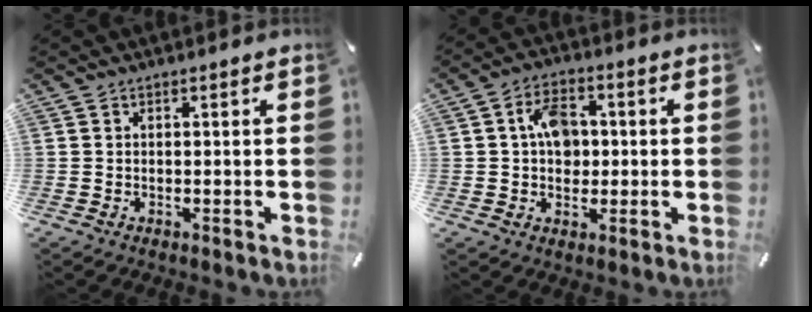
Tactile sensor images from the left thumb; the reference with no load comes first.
{"total": 7.9, "force": [0.7, 5.8, 5.4], "torque": [-0.088, 0.006, 0.009]}